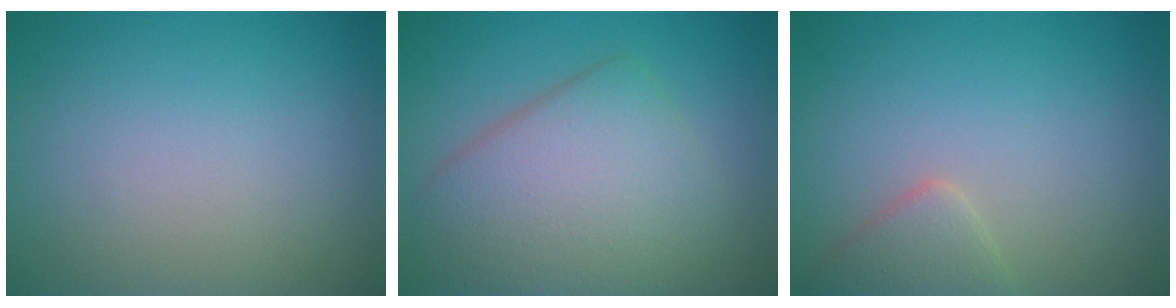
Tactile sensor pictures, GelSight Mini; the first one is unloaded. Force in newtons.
{"total": 6.9, "press": 6.9, "slide": 0.3}
{"total": 2.2, "press": 2.2, "slide": 0.2}